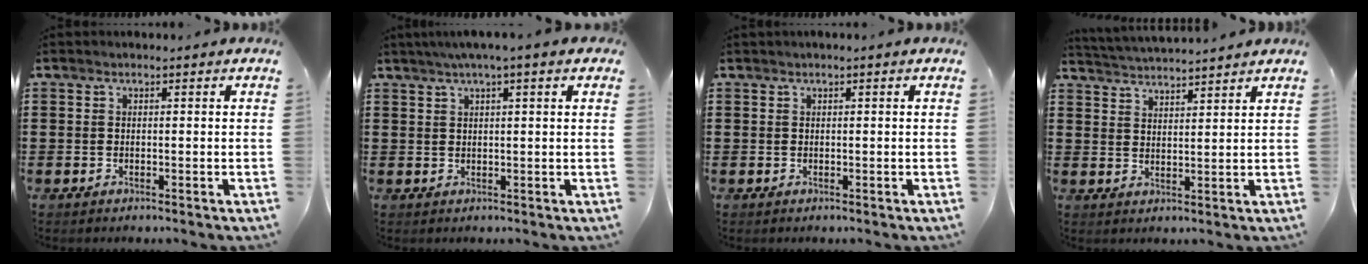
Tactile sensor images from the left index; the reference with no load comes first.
{"total": 3.1, "force": [1.8, -0.1, 2.5], "torque": [-0.051, 0.006, 0.032]}
{"total": 0.0}
{"total": 3.0, "force": [3.0, -0.4, -0.2], "torque": [-0.009, -0.018, 0.053]}